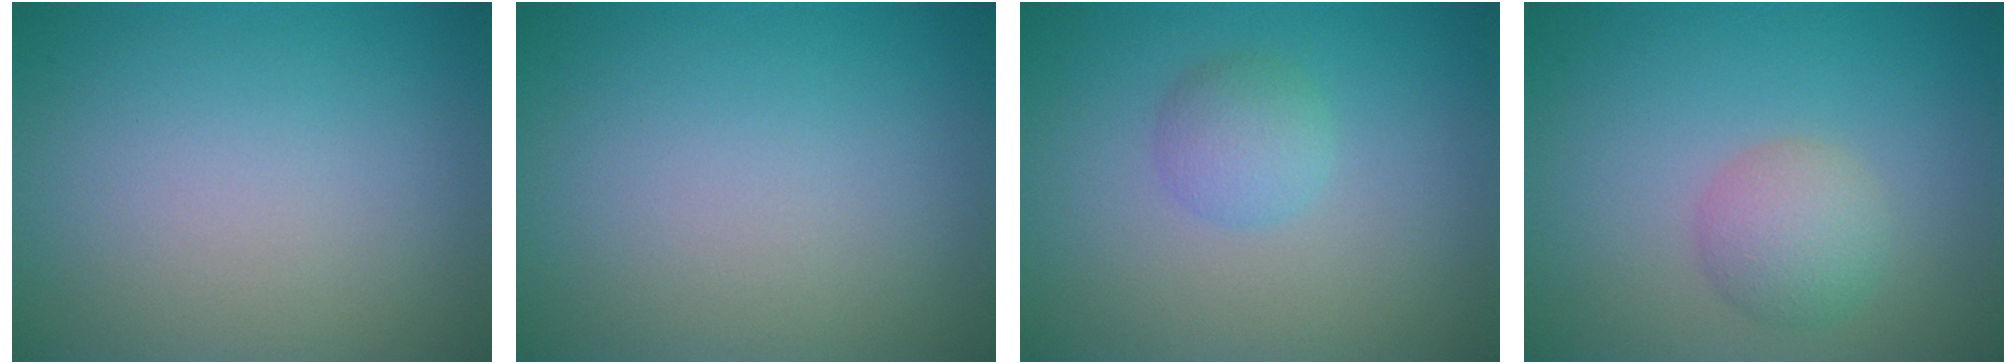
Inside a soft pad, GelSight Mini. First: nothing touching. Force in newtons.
{"total": 0.0}
{"total": 2.0, "press": 2.0, "slide": 0.0}
{"total": 2.9, "press": 2.9, "slide": 0.1}